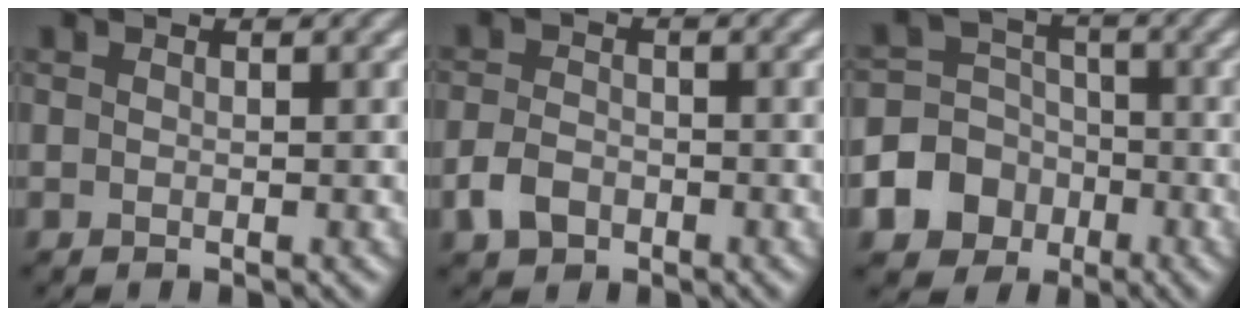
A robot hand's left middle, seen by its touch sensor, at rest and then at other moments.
{"total": 2.8, "force": [-2.0, 1.6, 1.1], "torque": [-0.026, -0.002, -0.041]}
{"total": 9.1, "force": [-4.5, 7.8, 1.6], "torque": [-0.038, -0.016, -0.098]}